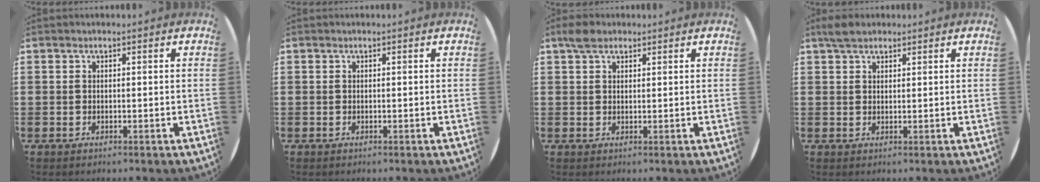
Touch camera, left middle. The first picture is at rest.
{"total": 0.0}
{"total": 2.3, "force": [1.9, 1.0, 0.9], "torque": [-0.012, 0.004, 0.033]}
{"total": 2.7, "force": [2.2, 1.1, 1.0], "torque": [-0.016, 0.005, 0.040]}